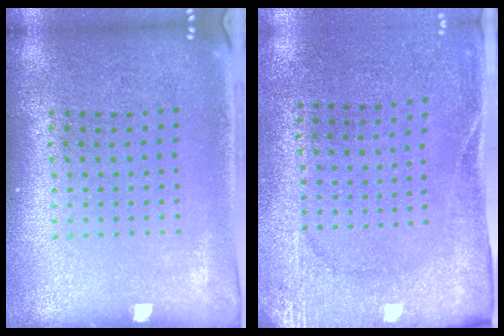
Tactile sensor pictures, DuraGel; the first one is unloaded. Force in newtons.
{"total": 2.7, "press": 2.3, "slide": 1.3}